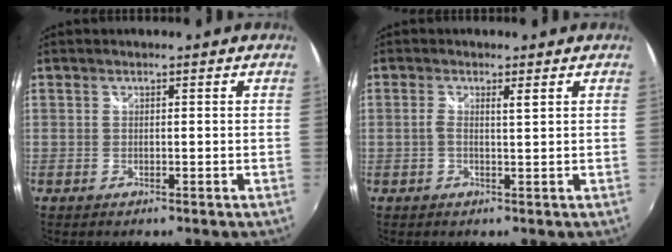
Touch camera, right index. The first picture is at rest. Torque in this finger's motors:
{"motor_torque": [-0.10, -0.08, 0.15, 0.00]}